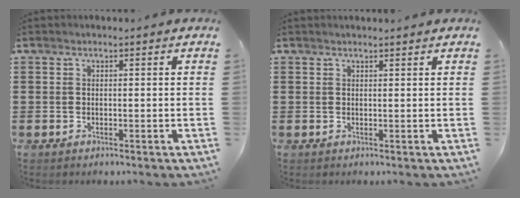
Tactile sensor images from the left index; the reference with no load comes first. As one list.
[{"total": 0.6, "force": [0.5, 0.0, 0.1], "torque": [-0.004, 0.000, 0.011]}]